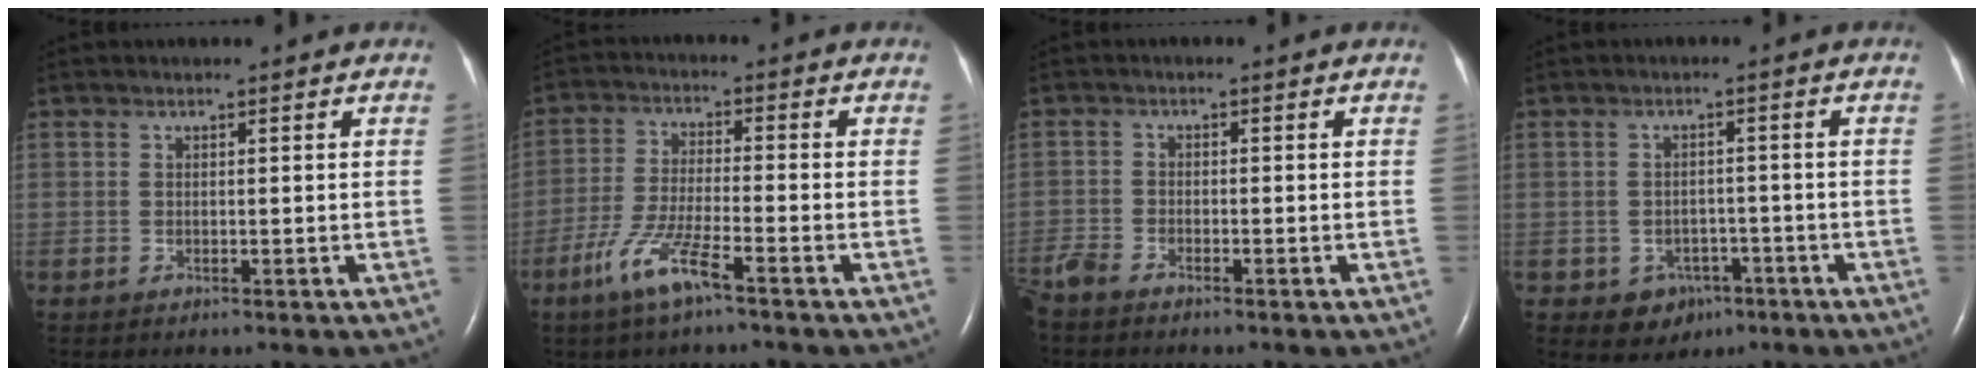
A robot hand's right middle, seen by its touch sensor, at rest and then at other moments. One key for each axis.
{"total": 7.4, "fx": -4.6, "fy": 0.4, "fz": 5.8, "tx": -0.126, "ty": -0.011, "tz": -0.091}
{"total": 3.9, "fx": -3.5, "fy": 0.8, "fz": 1.5, "tx": -0.035, "ty": -0.012, "tz": -0.072}
{"total": 4.5, "fx": -2.3, "fy": 3.6, "fz": 1.3, "tx": -0.016, "ty": 0.010, "tz": -0.021}